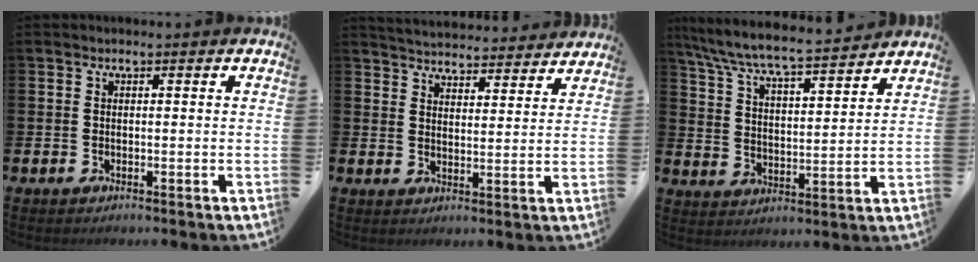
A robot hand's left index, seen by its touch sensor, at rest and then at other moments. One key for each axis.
{"total": 4.8, "fx": 4.8, "fy": 0.5, "fz": -0.1, "tx": -0.014, "ty": -0.038, "tz": 0.084}
{"total": 7.2, "fx": 6.8, "fy": 0.2, "fz": 2.3, "tx": -0.077, "ty": -0.051, "tz": 0.115}